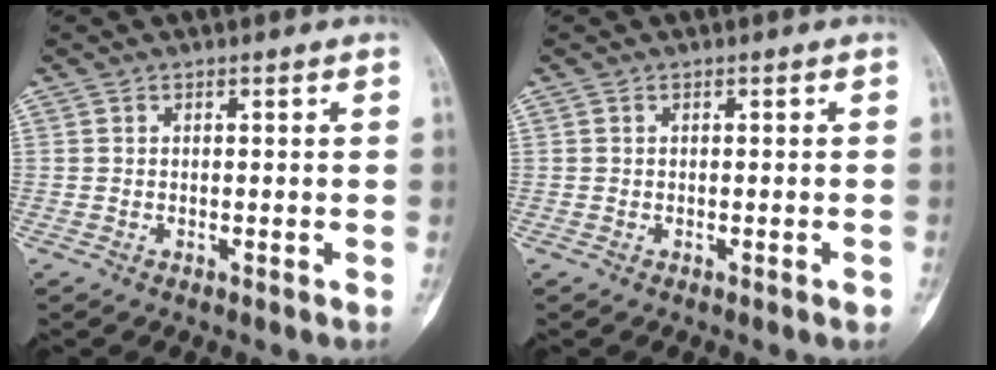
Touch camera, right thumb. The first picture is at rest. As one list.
[{"total": 0.8, "force": [-0.5, 0.1, 0.6], "torque": [-0.004, -0.001, -0.005]}]